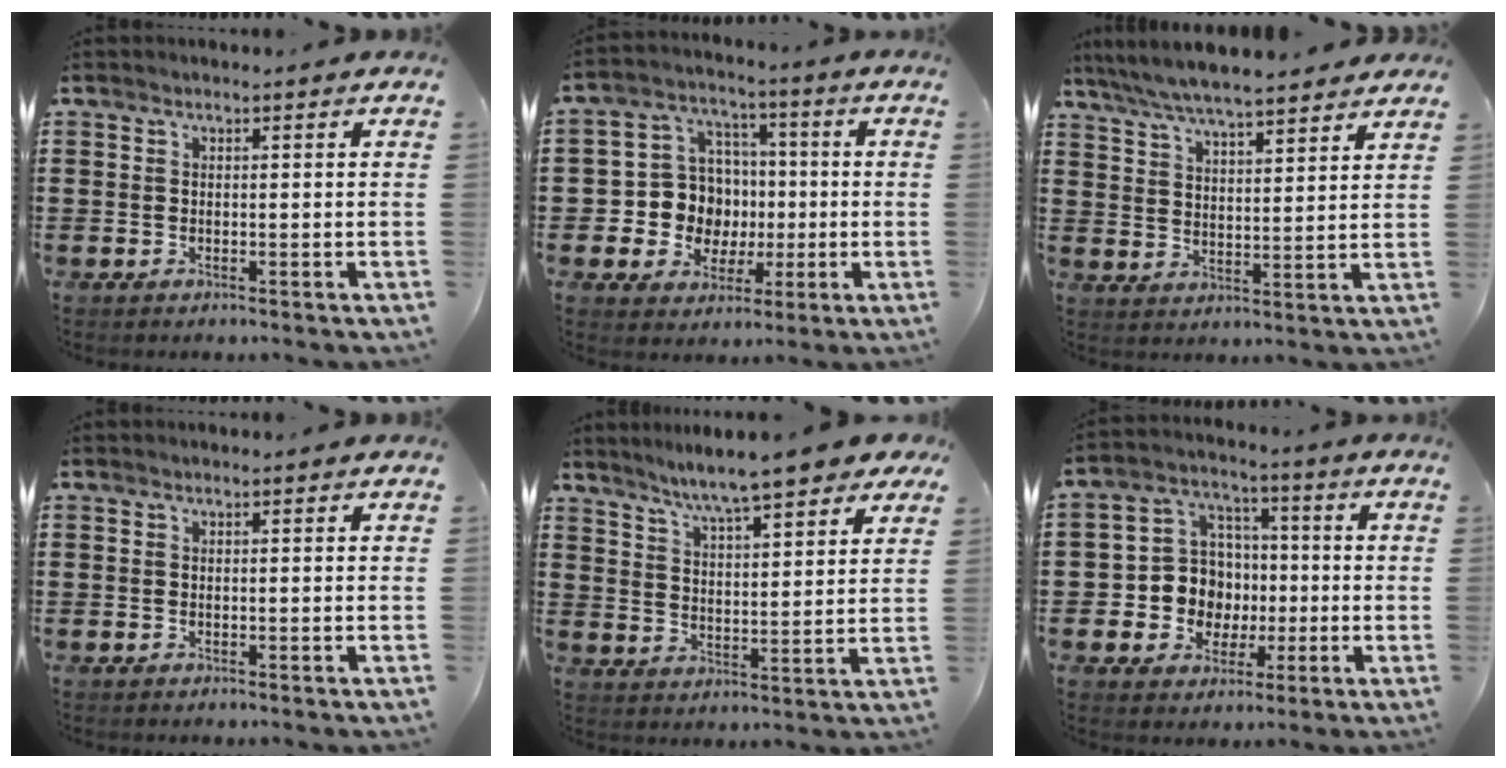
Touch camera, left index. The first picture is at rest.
{"total": 9.0, "force": [-0.2, 8.7, 2.1], "torque": [-0.082, 0.005, 0.005]}
{"total": 6.0, "force": [5.7, 0.3, 1.9], "torque": [-0.061, -0.026, 0.101]}
{"total": 0.0}
{"total": 7.2, "force": [6.4, 0.0, 3.2], "torque": [-0.089, -0.030, 0.108]}
{"total": 8.5, "force": [-0.6, 8.2, 2.1], "torque": [-0.084, 0.011, -0.004]}